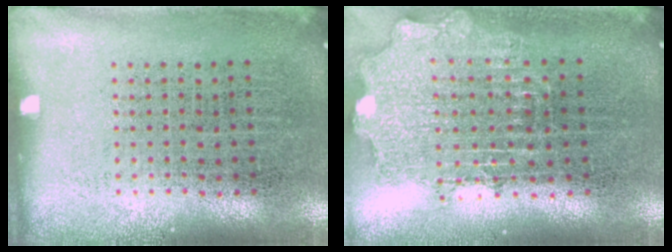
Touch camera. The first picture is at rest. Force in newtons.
{"total": 1.9, "press": 1.5, "slide": 1.1}